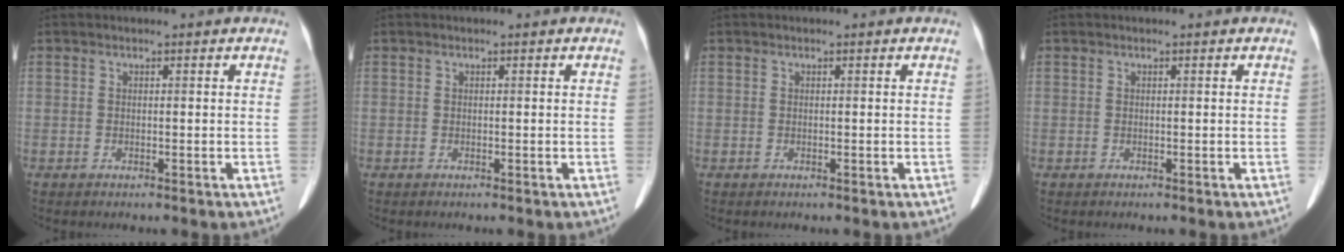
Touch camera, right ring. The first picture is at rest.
{"total": 0.0}
{"total": 0.0}
{"total": 0.0}